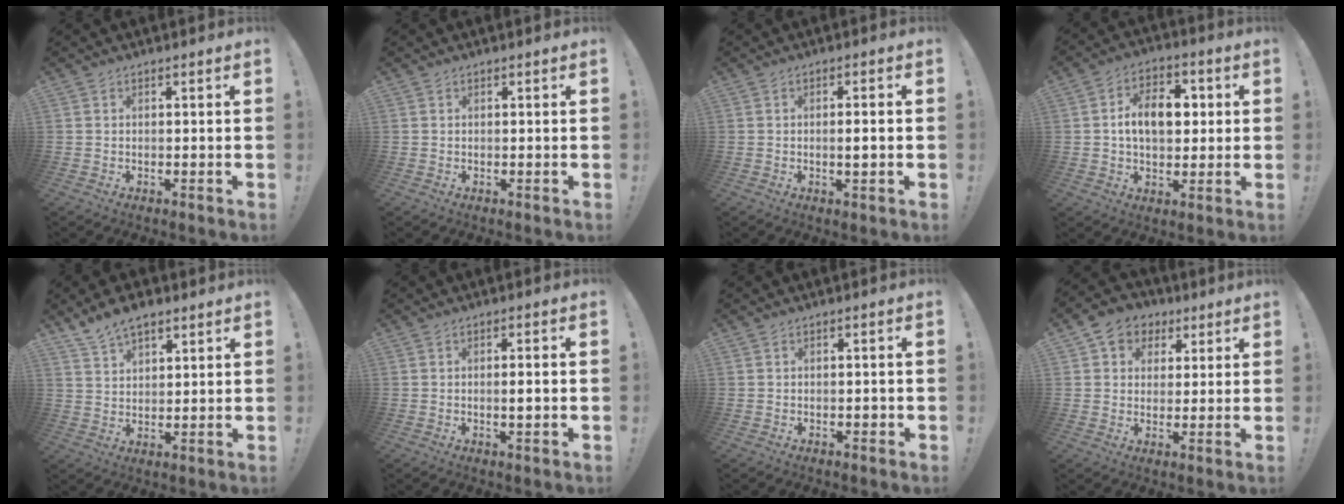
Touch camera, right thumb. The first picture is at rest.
{"total": 0.0}
{"total": 2.8, "force": [-0.3, 0.0, 2.8], "torque": [-0.041, -0.004, -0.010]}
{"total": 12.1, "force": [1.2, 7.9, 9.1], "torque": [-0.136, 0.018, 0.023]}
{"total": 7.5, "force": [5.7, 3.5, 3.3], "torque": [-0.057, -0.025, 0.107]}
{"total": 2.6, "force": [-0.3, 0.0, 2.6], "torque": [-0.028, -0.007, -0.010]}
{"total": 1.1, "force": [-0.5, 0.5, 0.7], "torque": [-0.009, 0.001, -0.009]}
{"total": 8.2, "force": [3.0, 7.2, 2.4], "torque": [-0.030, -0.011, 0.062]}